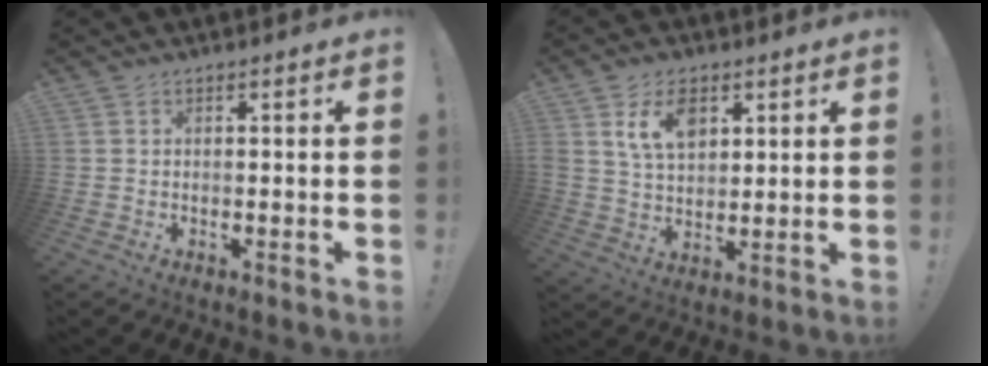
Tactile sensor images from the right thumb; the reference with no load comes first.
{"total": 9.9, "force": [4.6, 6.5, 5.9], "torque": [-0.102, -0.004, 0.087]}